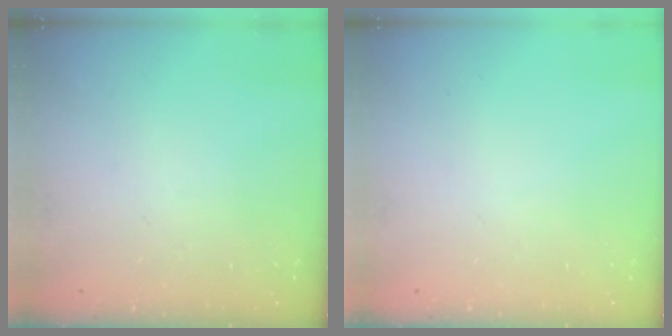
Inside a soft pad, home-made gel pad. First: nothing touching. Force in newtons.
{"total": 0.0}